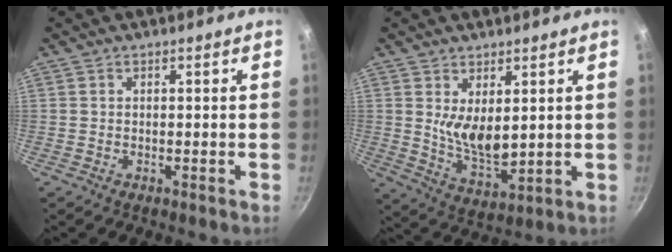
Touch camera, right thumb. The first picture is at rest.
{"total": 8.1, "force": [2.3, 4.0, 6.7], "torque": [-0.100, -0.037, 0.057]}